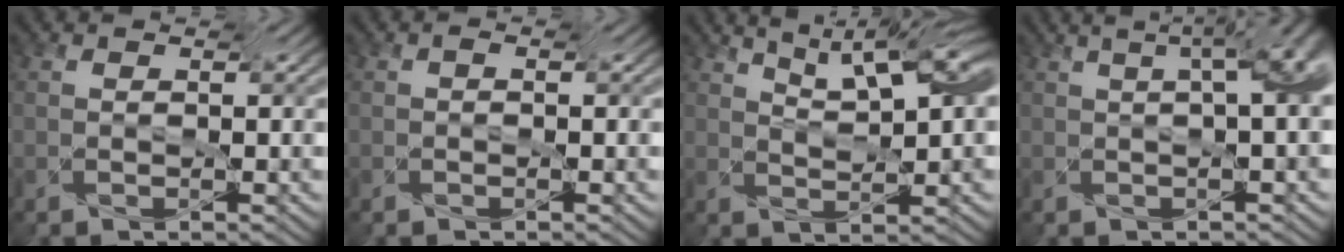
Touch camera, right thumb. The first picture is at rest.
{"total": 1.2, "force": [-0.3, 0.8, 0.9], "torque": [-0.005, 0.002, -0.008]}
{"total": 9.6, "force": [5.7, 2.8, 7.2], "torque": [-0.108, 0.017, 0.081]}
{"total": 11.1, "force": [3.0, 4.1, 9.8], "torque": [-0.078, 0.060, 0.030]}